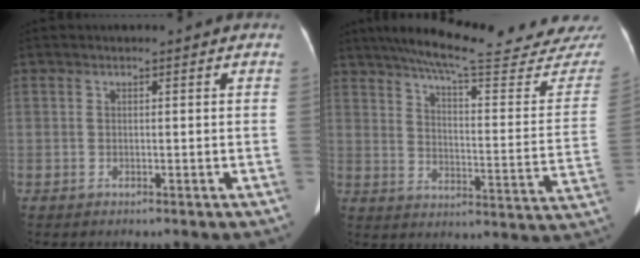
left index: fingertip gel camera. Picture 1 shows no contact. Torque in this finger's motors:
{"motor_torque": [0.65, -1.50, 0.34, 0.09]}